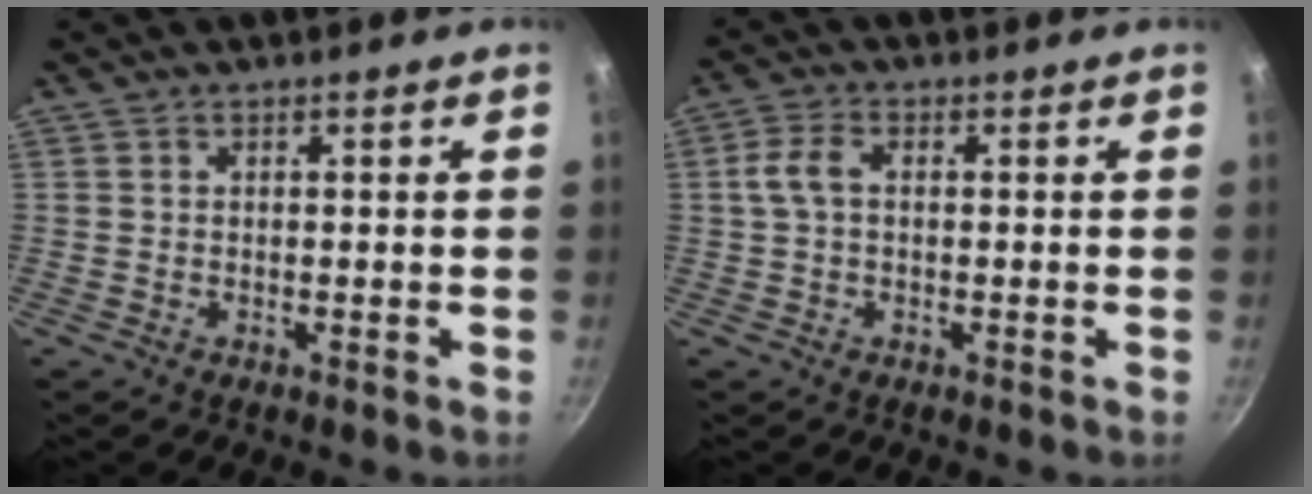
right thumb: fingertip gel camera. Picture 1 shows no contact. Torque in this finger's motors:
{"motor_torque": [-0.05, 0.21, 0.64, -0.23, 0.03]}